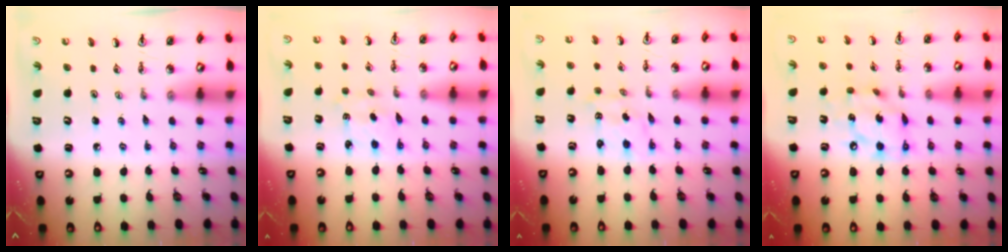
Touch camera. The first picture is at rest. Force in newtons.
{"total": 2.4, "press": 2.4, "slide": 0.3}
{"total": 0.9, "press": 0.9, "slide": 0.1}
{"total": 12.5, "press": 12.5, "slide": 0.9}